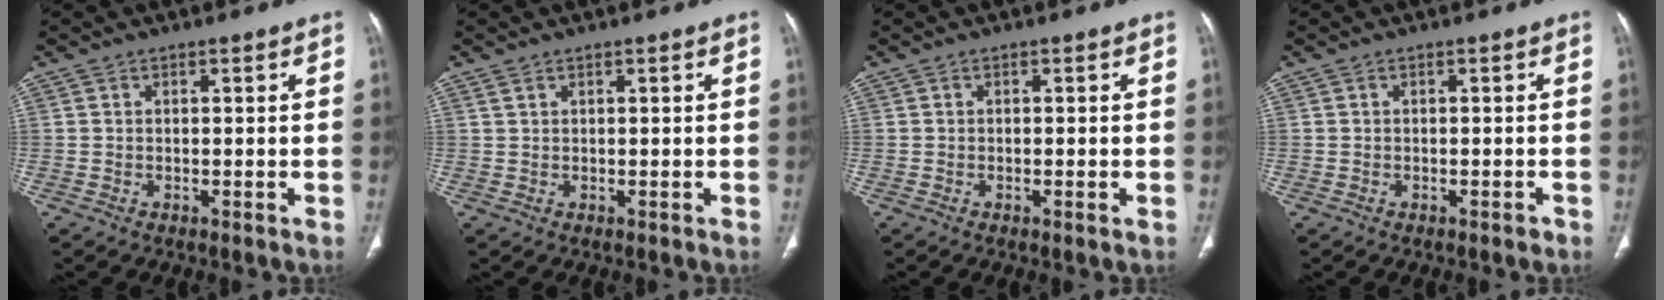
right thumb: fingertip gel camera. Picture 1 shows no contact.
{"total": 0.8, "force": [0.7, 0.3, 0.3], "torque": [-0.001, 0.005, 0.016]}
{"total": 0.9, "force": [-0.3, 0.1, 0.9], "torque": [-0.014, -0.002, -0.003]}
{"total": 0.8, "force": [-0.6, 0.3, 0.5], "torque": [-0.009, -0.001, -0.008]}